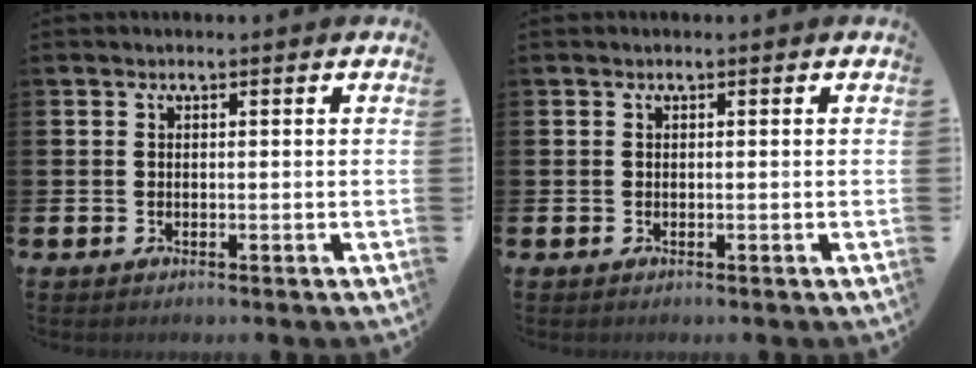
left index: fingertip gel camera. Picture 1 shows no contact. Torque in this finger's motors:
{"motor_torque": [0.00, 0.00, 0.00, 0.00]}